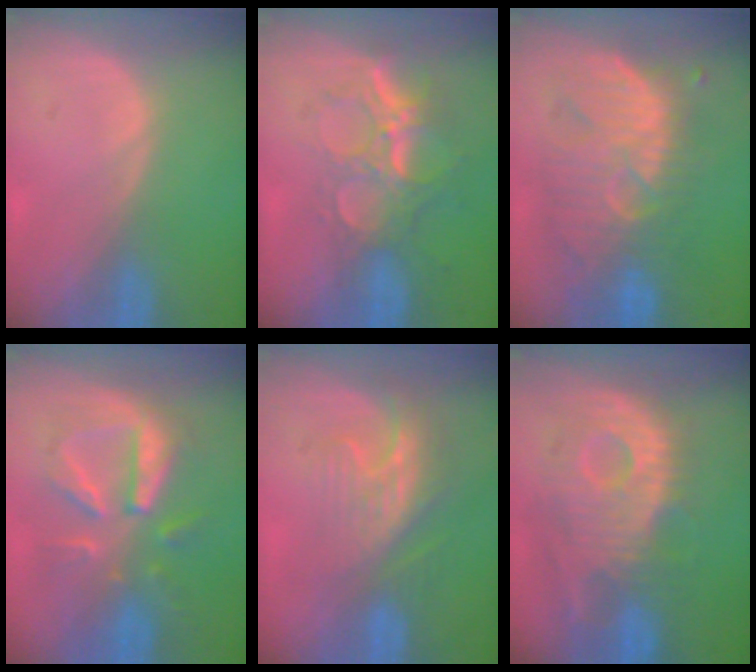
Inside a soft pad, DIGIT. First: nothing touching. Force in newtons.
{"total": 8.9, "press": 7.8, "slide": 4.3}
{"total": 11.2, "press": 10.7, "slide": 3.4}
{"total": 9.3, "press": 8.9, "slide": 2.8}
{"total": 8.7, "press": 7.5, "slide": 4.5}
{"total": 12.3, "press": 10.9, "slide": 5.6}